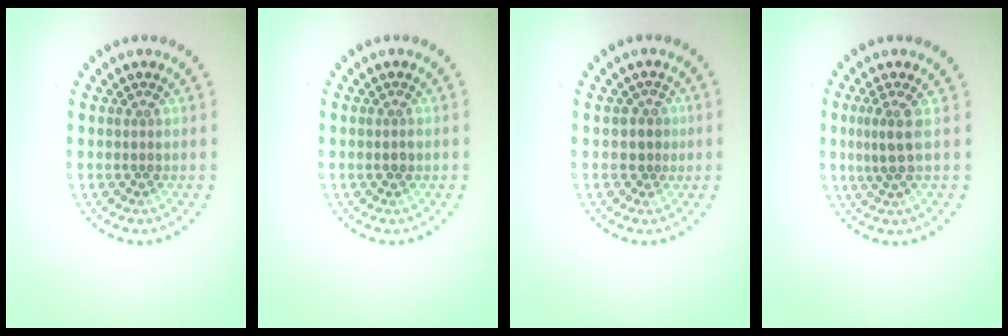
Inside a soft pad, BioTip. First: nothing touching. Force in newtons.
{"total": 0.7, "press": 0.7, "slide": 0.1}
{"total": 1.2, "press": 0.9, "slide": 0.8}
{"total": 2.3, "press": 1.5, "slide": 1.7}